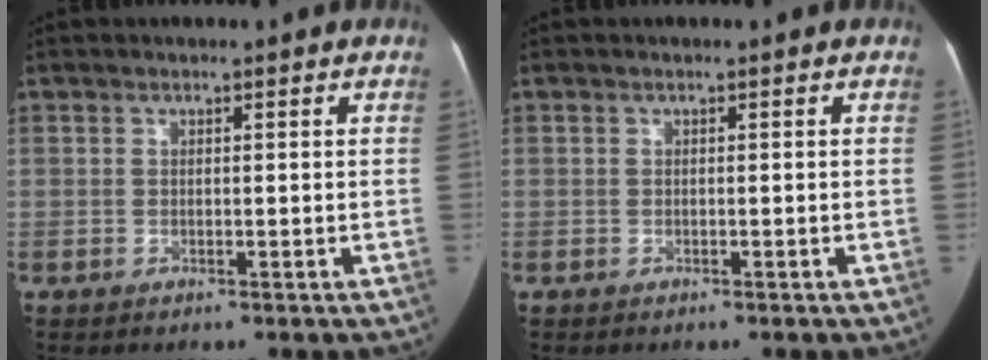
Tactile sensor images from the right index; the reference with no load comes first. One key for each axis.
{"total": 0.5, "fx": -0.2, "fy": 0.5, "fz": 0.0, "tx": 0.001, "ty": 0.005, "tz": -0.004}